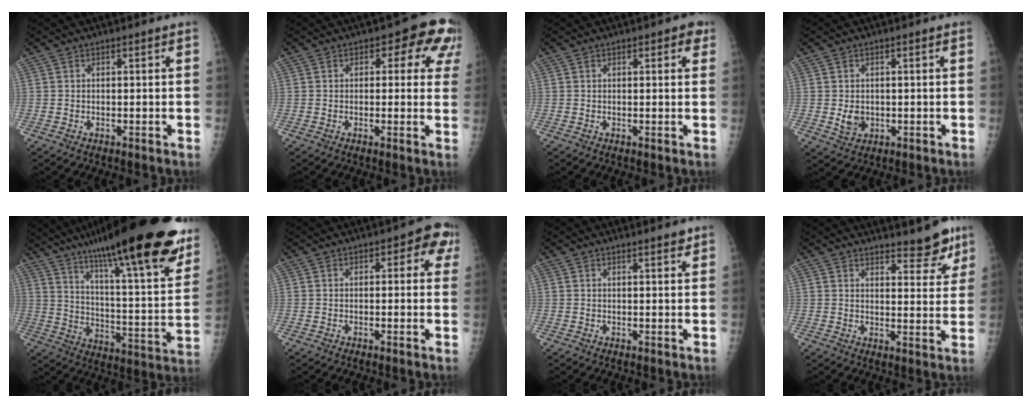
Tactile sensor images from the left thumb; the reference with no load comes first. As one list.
[{"total": 7.8, "force": [3.0, 4.7, 5.4], "torque": [-0.003, 0.001, 0.020]}, {"total": 2.8, "force": [1.4, 1.3, 2.0], "torque": [-0.010, -0.001, 0.012]}, {"total": 3.1, "force": [-0.2, 2.5, 1.8], "torque": [-0.022, -0.003, 0.005]}, {"total": 34.3, "force": [23.5, 6.0, 24.3], "torque": [-0.313, -0.071, 0.343]}, {"total": 4.9, "force": [1.7, 2.7, 3.7], "torque": [-0.005, 0.002, 0.008]}, {"total": 1.8, "force": [1.5, 0.3, 1.0], "torque": [-0.011, -0.008, 0.020]}, {"total": 7.5, "force": [6.2, 2.3, 3.5], "torque": [-0.020, -0.047, 0.080]}]